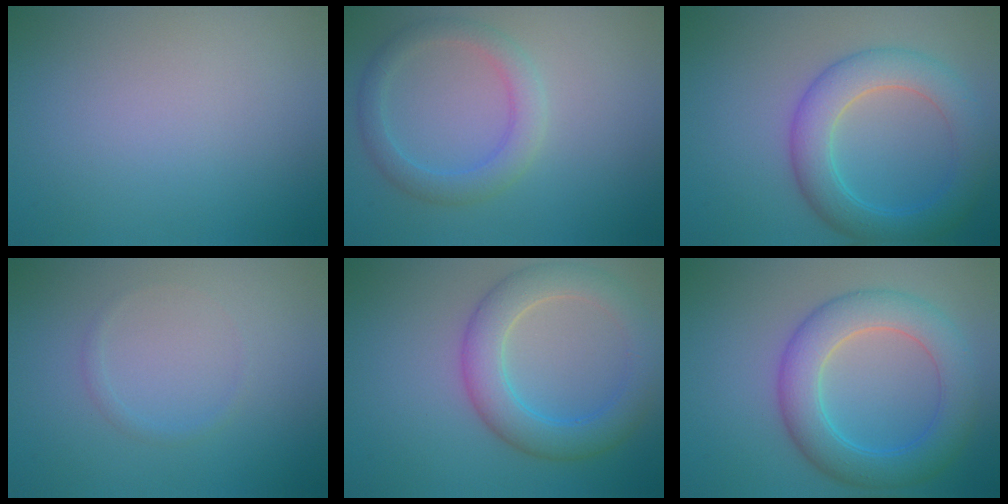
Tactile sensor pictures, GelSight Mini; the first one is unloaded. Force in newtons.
{"total": 3.0, "press": 3.0, "slide": 0.2}
{"total": 5.7, "press": 5.7, "slide": 0.2}
{"total": 0.7, "press": 0.7, "slide": 0.0}
{"total": 5.6, "press": 5.6, "slide": 0.5}
{"total": 6.4, "press": 6.4, "slide": 0.1}